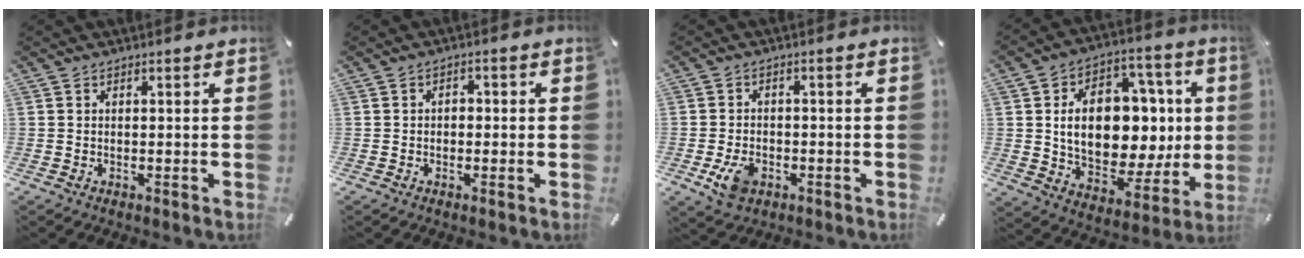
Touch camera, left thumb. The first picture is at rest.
{"total": 1.8, "force": [-0.7, 1.2, 1.1], "torque": [-0.023, 0.008, -0.016]}
{"total": 6.0, "force": [-2.5, 4.1, 3.7], "torque": [-0.075, 0.003, -0.046]}
{"total": 18.7, "force": [1.8, 13.3, 13.0], "torque": [-0.218, -0.018, 0.040]}